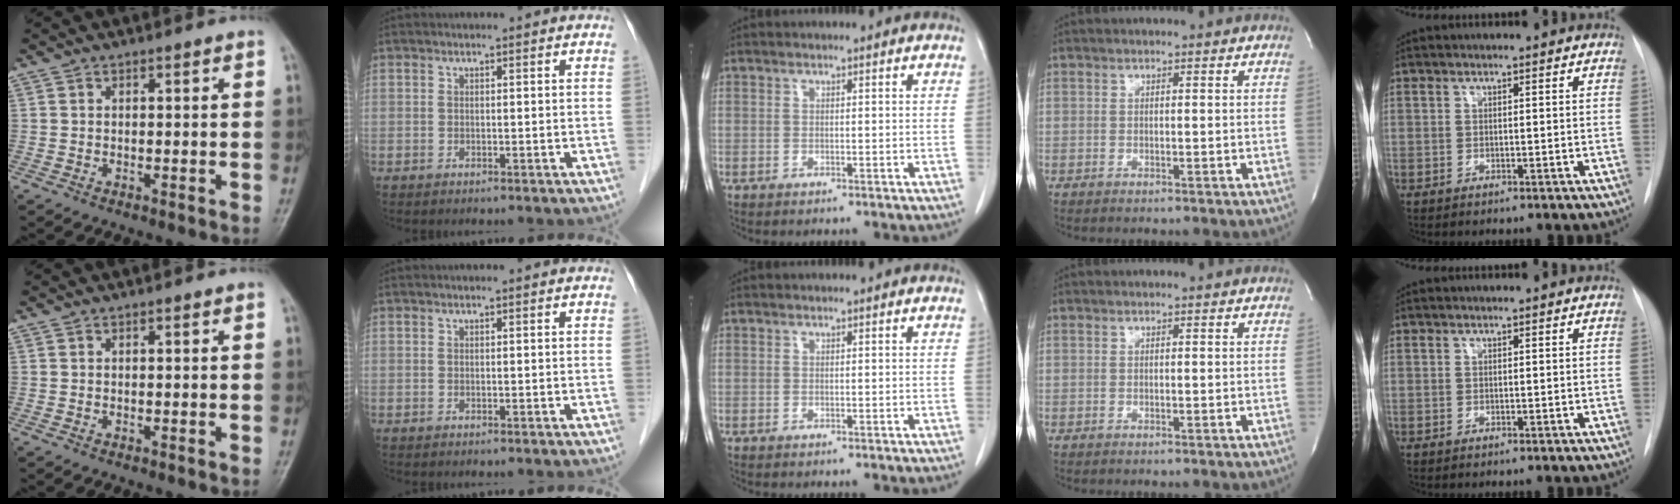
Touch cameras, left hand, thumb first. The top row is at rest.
{}